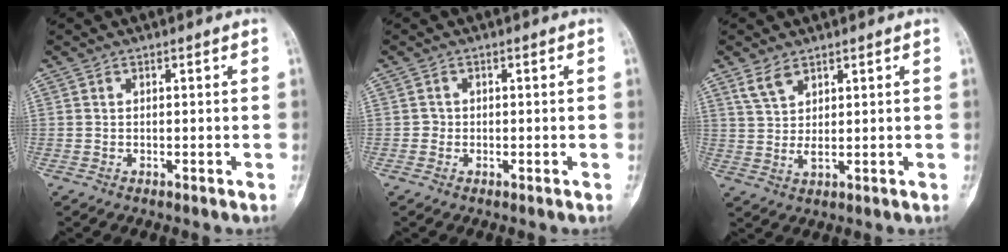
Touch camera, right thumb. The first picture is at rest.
{"total": 1.0, "force": [-0.2, 1.0, 0.1], "torque": [0.004, 0.005, -0.006]}
{"total": 4.3, "force": [2.8, 1.8, 2.6], "torque": [-0.053, -0.014, 0.064]}